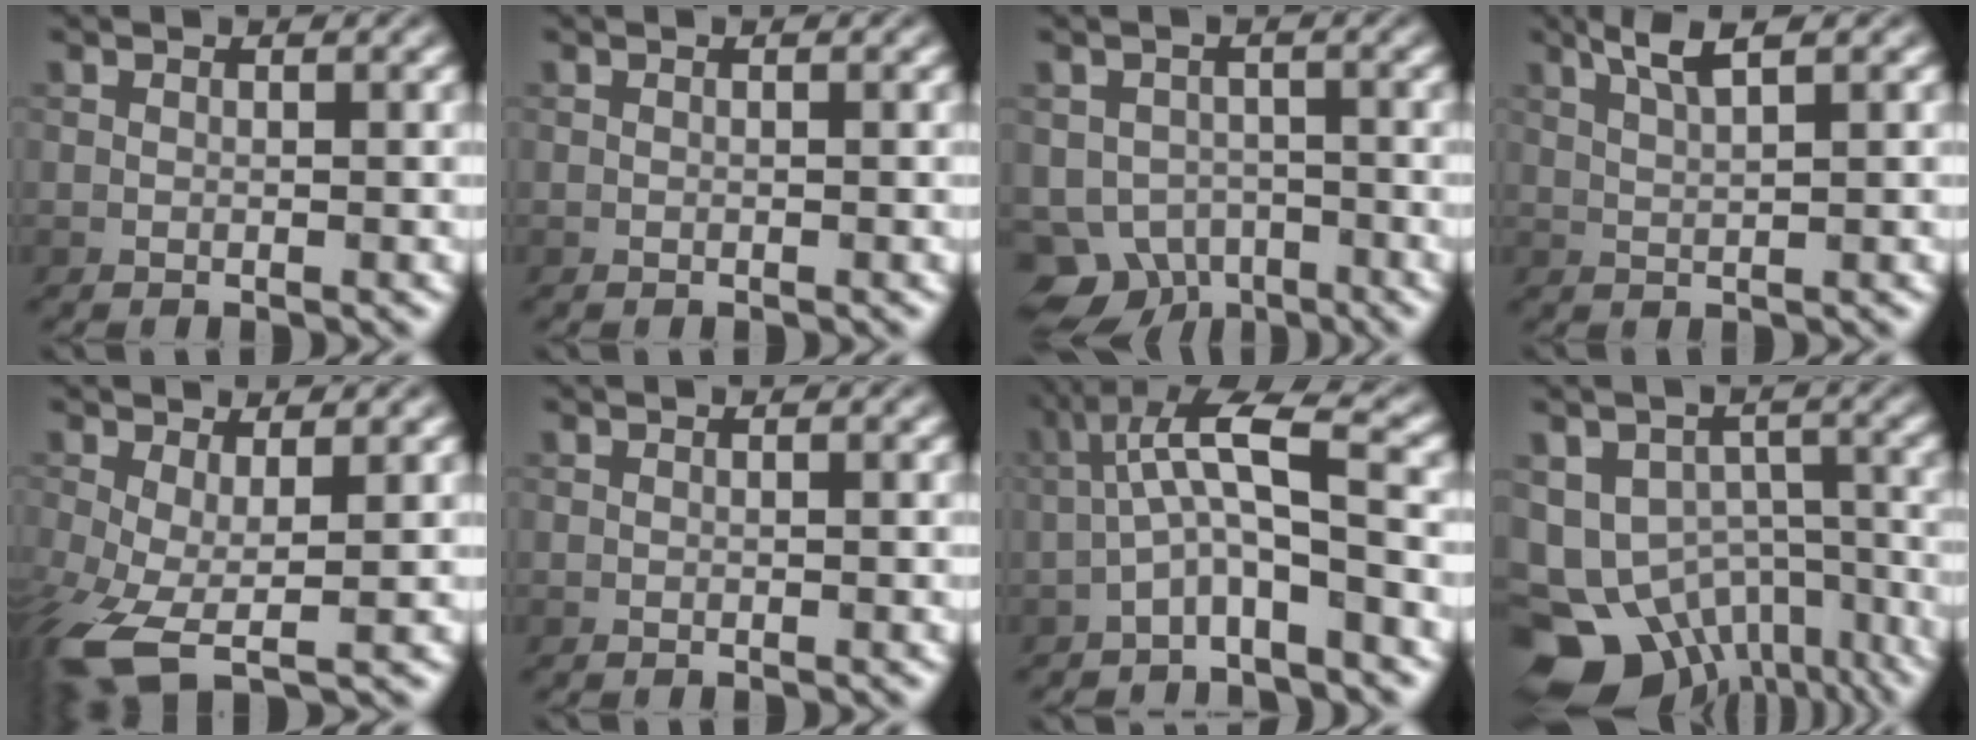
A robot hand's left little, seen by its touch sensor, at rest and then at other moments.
{"total": 0.0}
{"total": 4.8, "force": [-2.9, 3.5, 1.4], "torque": [-0.011, -0.007, -0.054]}
{"total": 2.9, "force": [1.8, 0.4, 2.2], "torque": [-0.043, 0.007, 0.035]}
{"total": 6.4, "force": [-2.3, 2.5, 5.4], "torque": [-0.135, -0.018, -0.047]}
{"total": 0.0}
{"total": 5.1, "force": [-1.5, 0.9, 4.8], "torque": [-0.092, 0.024, -0.038]}
{"total": 14.6, "force": [-8.8, 10.0, 5.9], "torque": [-0.111, -0.044, -0.108]}